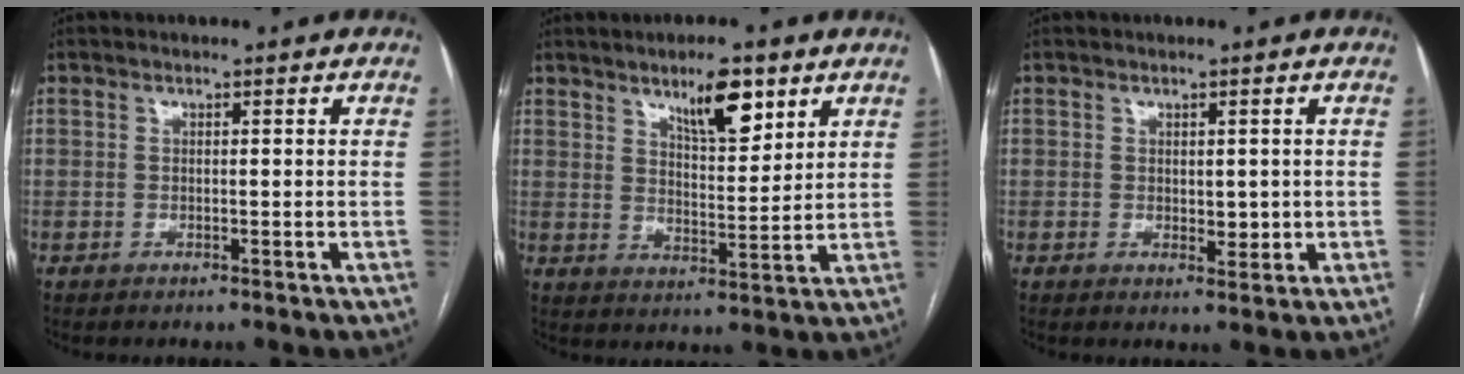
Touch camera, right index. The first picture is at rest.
{"total": 8.3, "force": [5.2, 2.3, 6.1], "torque": [-0.103, -0.002, 0.089]}
{"total": 2.5, "force": [0.1, 1.4, 2.1], "torque": [-0.026, -0.005, 0.007]}